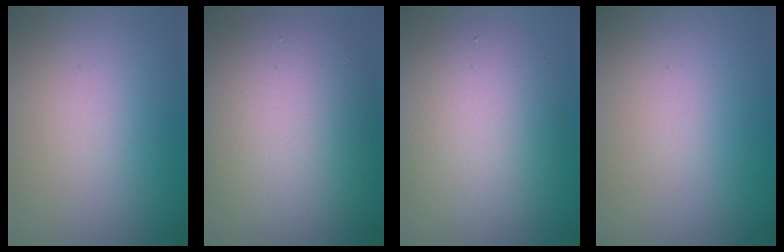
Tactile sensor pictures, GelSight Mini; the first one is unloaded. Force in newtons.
{"total": 9.1, "press": 9.0, "slide": 0.7}
{"total": 6.0, "press": 6.0, "slide": 0.3}
{"total": 0.0}